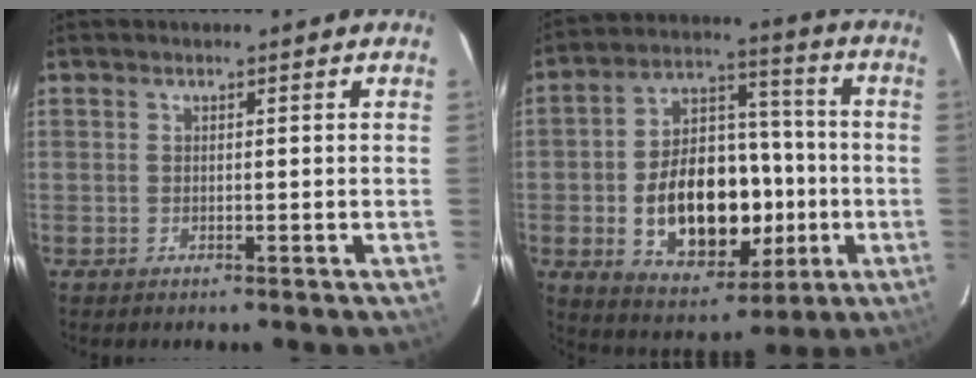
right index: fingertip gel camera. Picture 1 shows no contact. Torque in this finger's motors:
{"motor_torque": [1.32, -0.82, 1.05, 0.21]}